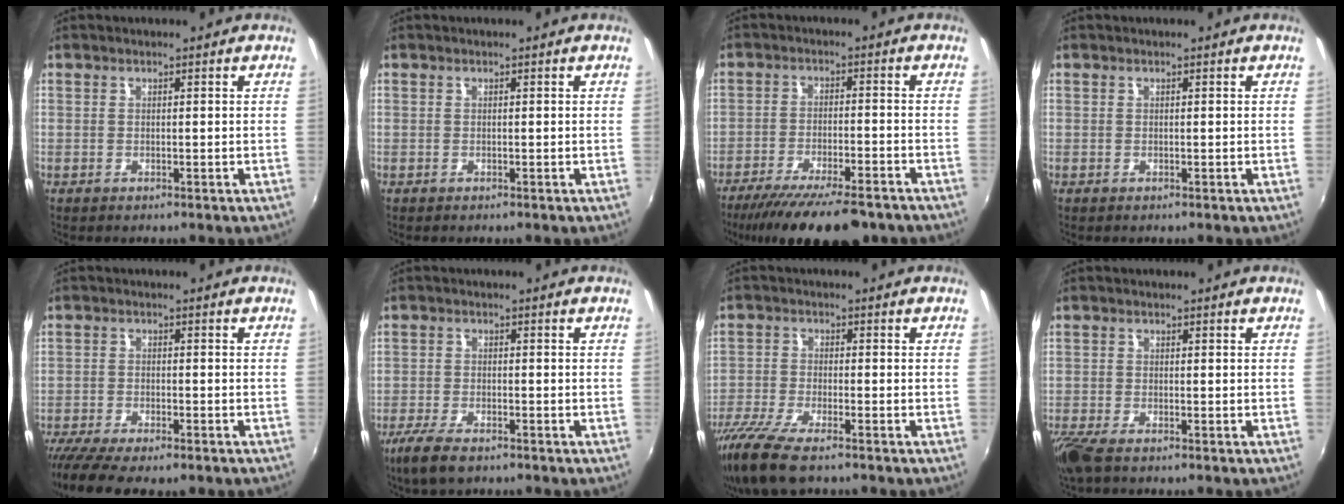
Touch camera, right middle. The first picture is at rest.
{"total": 0.0}
{"total": 16.5, "force": [-13.3, 3.6, 9.1], "torque": [-0.177, -0.040, -0.200]}
{"total": 0.0}
{"total": 9.1, "force": [-7.3, 1.9, 5.1], "torque": [-0.123, -0.040, -0.125]}
{"total": 6.3, "force": [-4.6, 1.8, 3.9], "torque": [-0.105, -0.019, -0.087]}
{"total": 10.5, "force": [-7.7, 2.4, 6.7], "torque": [-0.159, -0.042, -0.150]}
{"total": 5.3, "force": [-3.9, 1.1, 3.4], "torque": [-0.084, -0.026, -0.078]}